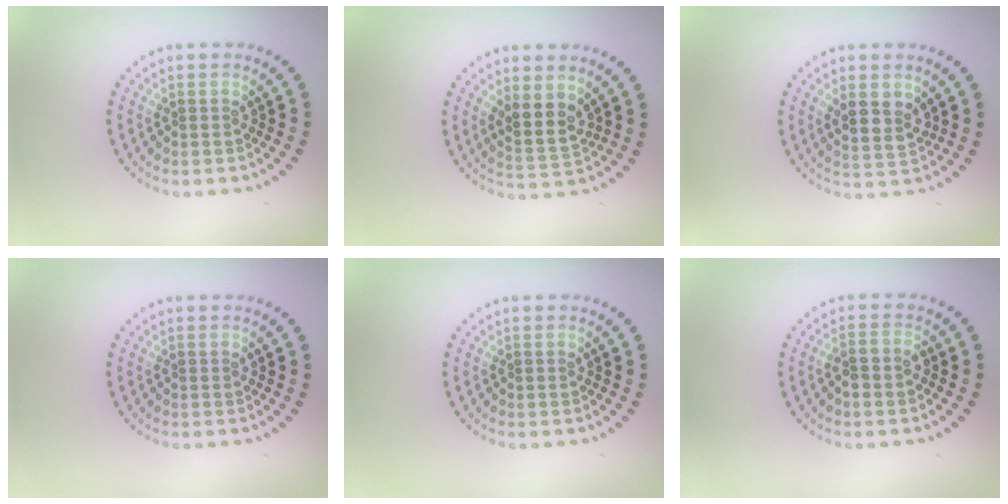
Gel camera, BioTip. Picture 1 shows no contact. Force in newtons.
{"total": 2.9, "press": 2.4, "slide": 1.6}
{"total": 2.8, "press": 2.6, "slide": 1.1}
{"total": 0.0}
{"total": 0.0}
{"total": 1.9, "press": 1.7, "slide": 0.8}